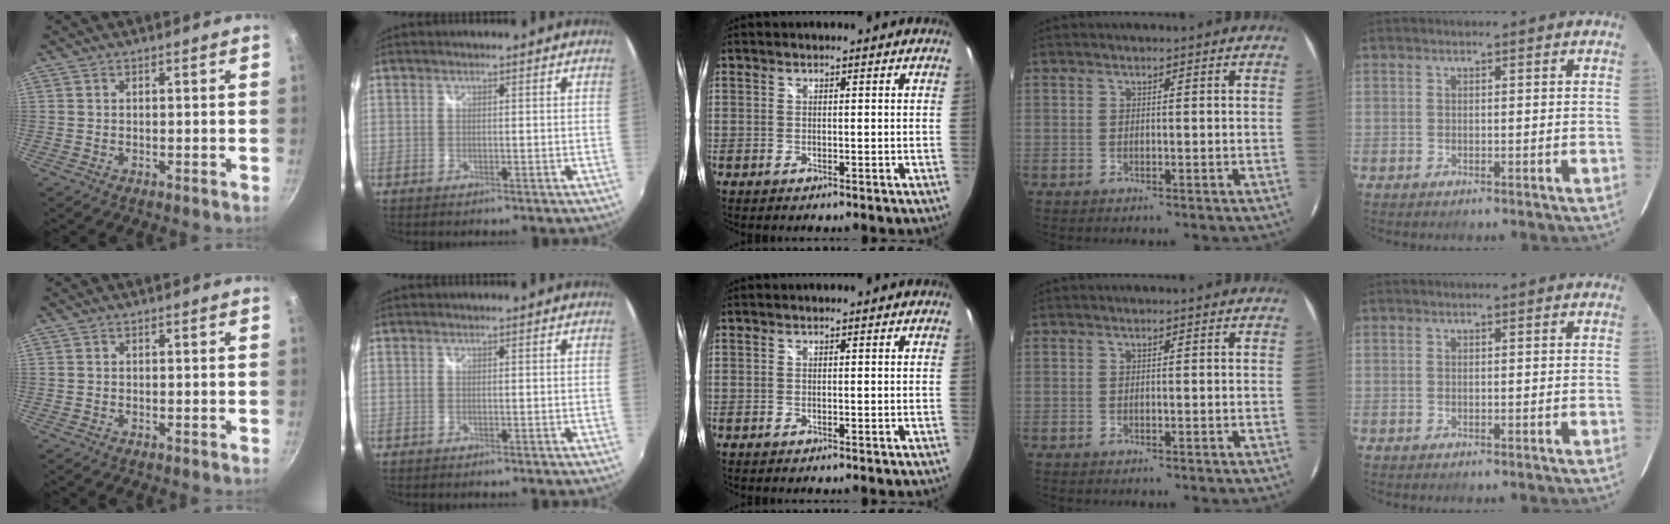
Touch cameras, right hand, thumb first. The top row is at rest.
{}